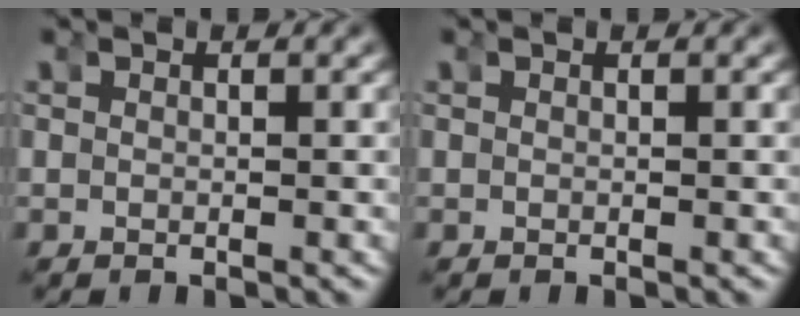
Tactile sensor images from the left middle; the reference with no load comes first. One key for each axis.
{"total": 0.0}